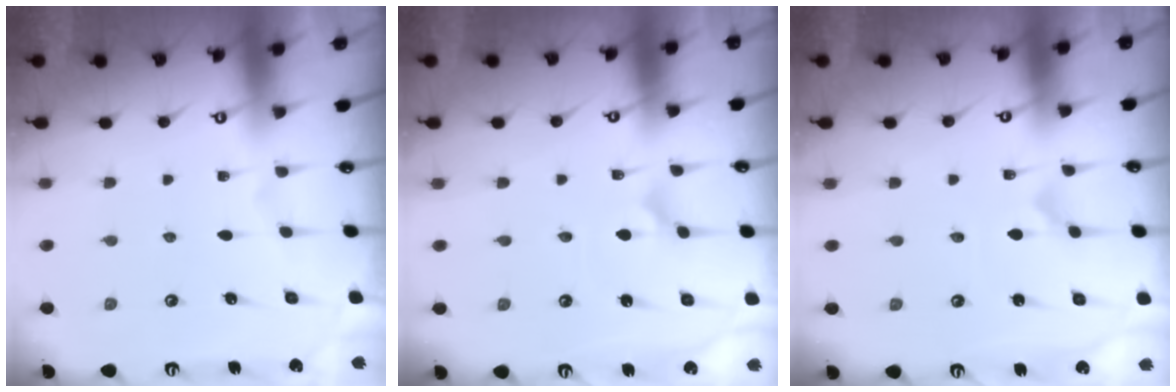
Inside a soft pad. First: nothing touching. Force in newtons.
{"total": 2.9, "press": 2.9, "slide": 0.1}
{"total": 0.0}